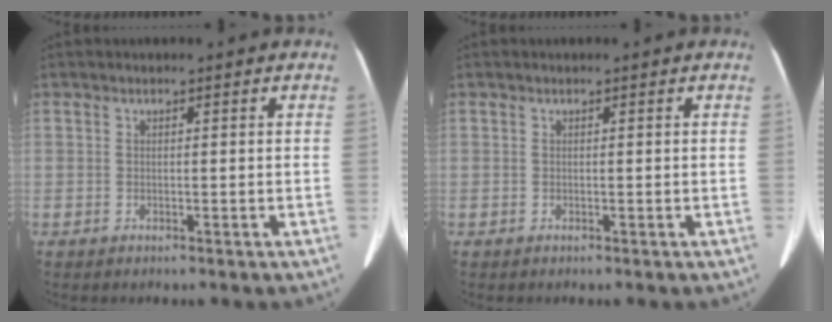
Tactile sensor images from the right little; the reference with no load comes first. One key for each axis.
{"total": 0.0}